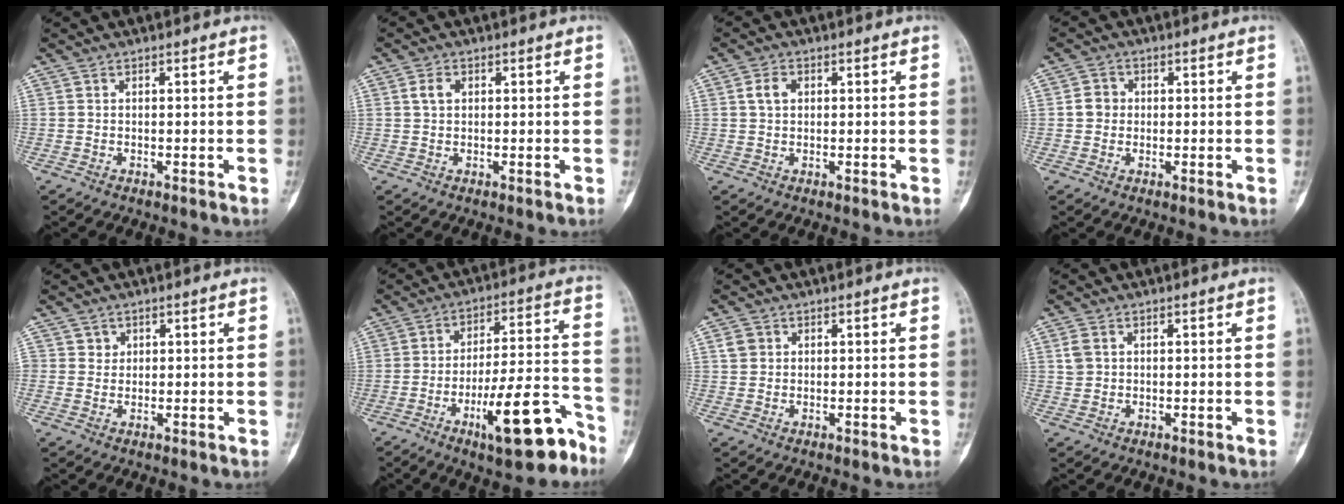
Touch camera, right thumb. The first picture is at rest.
{"total": 2.3, "force": [0.7, 1.6, 1.6], "torque": [-0.029, 0.006, 0.013]}
{"total": 3.0, "force": [0.7, 2.1, 2.0], "torque": [-0.037, 0.006, 0.014]}
{"total": 3.0, "force": [0.1, 2.8, 1.1], "torque": [-0.003, 0.006, -0.004]}
{"total": 1.9, "force": [0.7, 1.7, 0.2], "torque": [0.012, -0.001, 0.007]}
{"total": 16.1, "force": [-8.9, 4.6, 12.5], "torque": [-0.175, 0.069, -0.132]}
{"total": 2.2, "force": [0.7, 1.9, 0.8], "torque": [-0.007, 0.001, 0.012]}
{"total": 2.3, "force": [0.7, 1.8, 1.2], "torque": [-0.019, 0.002, 0.017]}